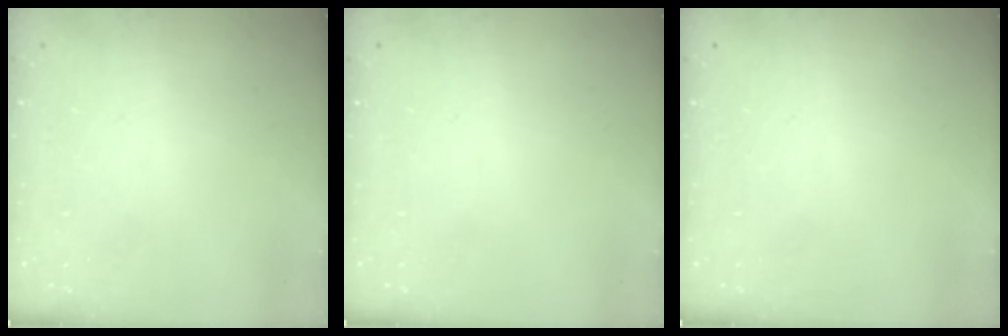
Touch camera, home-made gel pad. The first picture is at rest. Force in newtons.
{"total": 0.0}
{"total": 0.0}